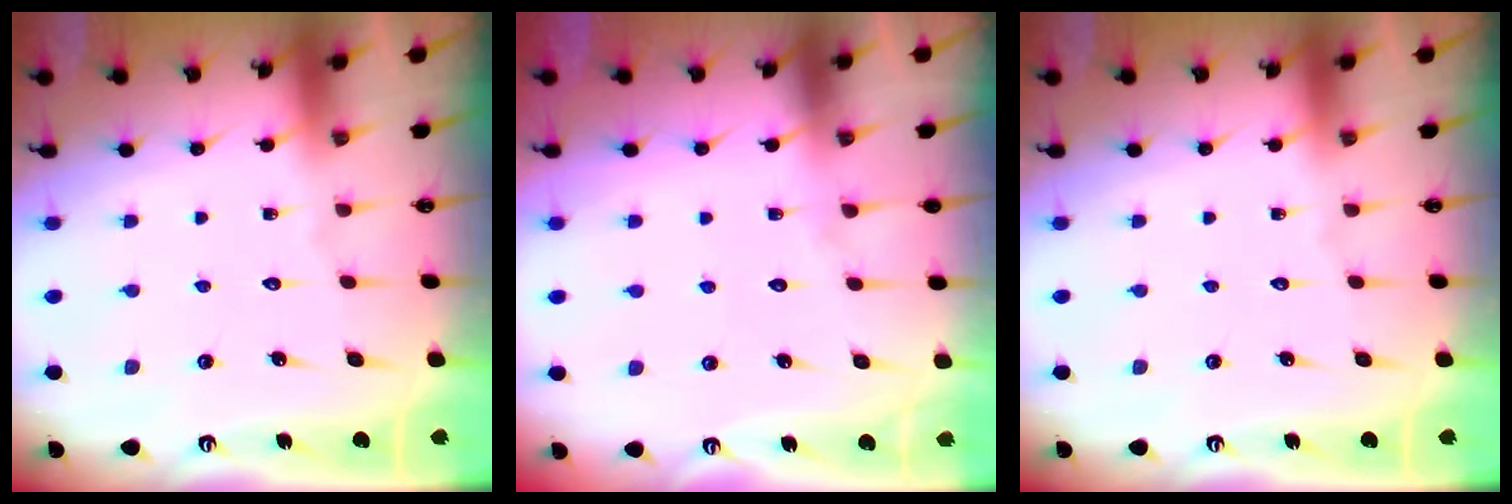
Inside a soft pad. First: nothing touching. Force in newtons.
{"total": 4.2, "press": 4.2, "slide": 0.4}
{"total": 0.0}